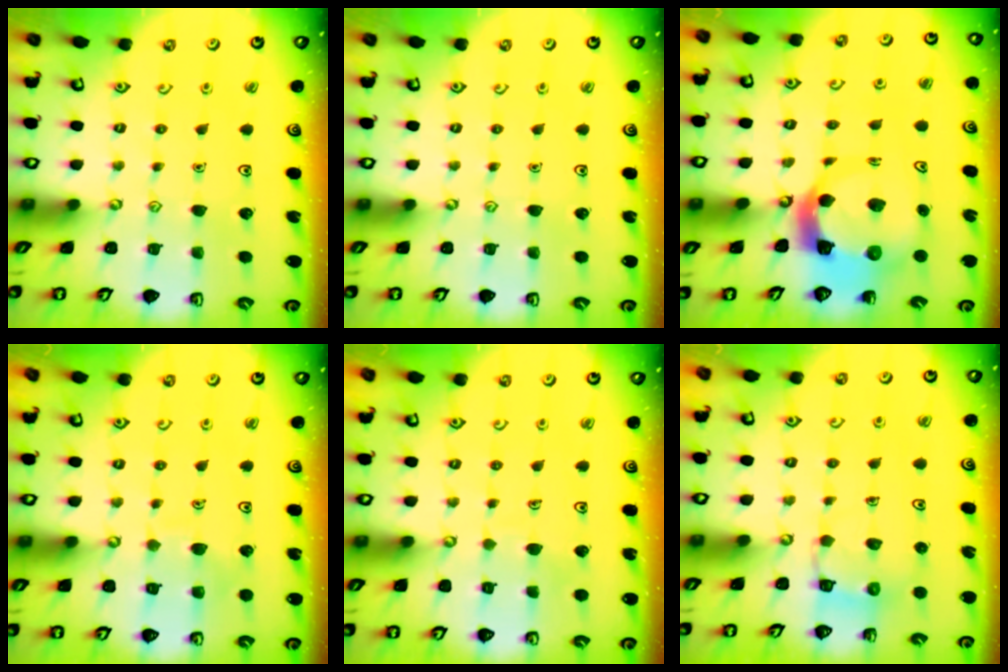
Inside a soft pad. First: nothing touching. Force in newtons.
{"total": 0.0}
{"total": 8.2, "press": 8.2, "slide": 1.1}
{"total": 6.4, "press": 6.3, "slide": 0.7}
{"total": 3.5, "press": 3.5, "slide": 0.3}
{"total": 7.7, "press": 7.7, "slide": 0.2}